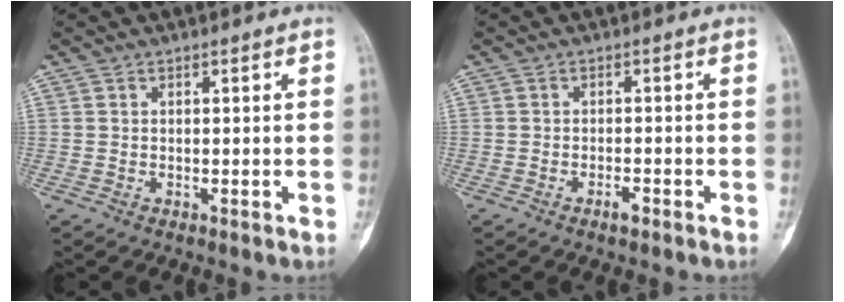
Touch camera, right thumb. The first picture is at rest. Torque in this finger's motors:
{"motor_torque": [0.16, -0.04, 0.11, -0.09, 0.00]}